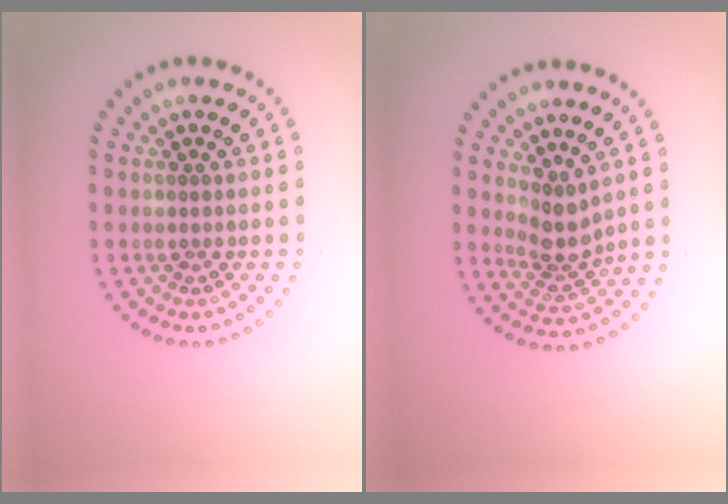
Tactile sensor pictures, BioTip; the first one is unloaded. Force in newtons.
{"total": 2.8, "press": 2.1, "slide": 1.8}